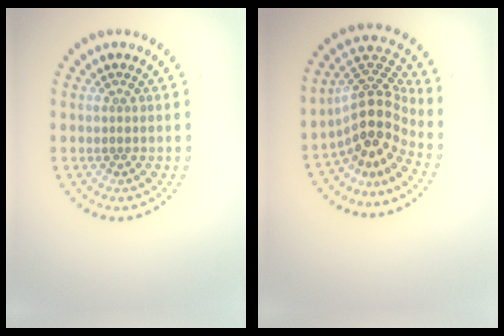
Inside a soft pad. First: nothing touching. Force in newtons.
{"total": 5.1, "press": 3.6, "slide": 3.6}